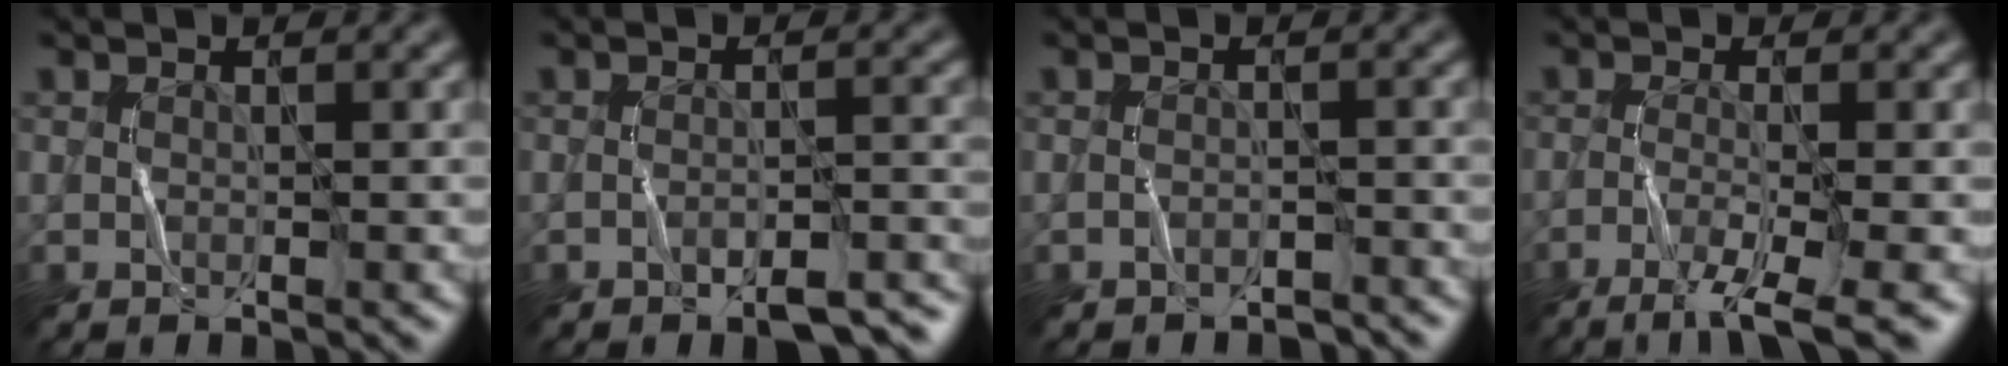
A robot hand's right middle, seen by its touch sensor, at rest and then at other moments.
{"total": 4.1, "force": [-3.2, 1.1, 2.2], "torque": [-0.037, 0.007, -0.042]}
{"total": 1.6, "force": [-1.6, 0.3, 0.0], "torque": [0.005, 0.008, -0.023]}
{"total": 5.5, "force": [-3.4, 1.1, 4.2], "torque": [-0.064, 0.005, -0.065]}